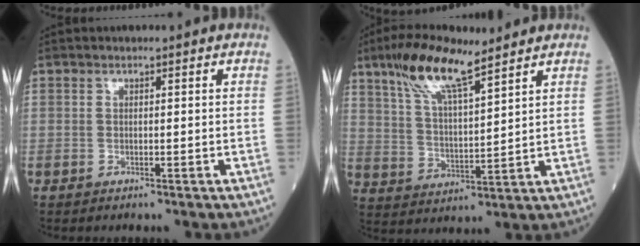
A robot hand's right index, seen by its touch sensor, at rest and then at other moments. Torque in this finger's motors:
{"motor_torque": [0.29, 0.51, 0.45, 0.12]}